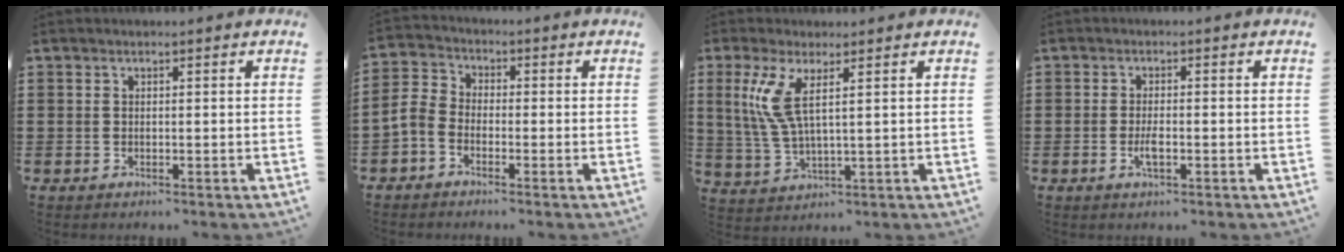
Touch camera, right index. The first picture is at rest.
{"total": 3.8, "force": [-2.7, 2.1, 1.6], "torque": [-0.055, 0.001, -0.061]}
{"total": 6.5, "force": [2.4, 1.5, 5.9], "torque": [-0.152, -0.012, 0.033]}
{"total": 2.5, "force": [-0.8, 0.6, 2.3], "torque": [-0.050, -0.004, -0.015]}